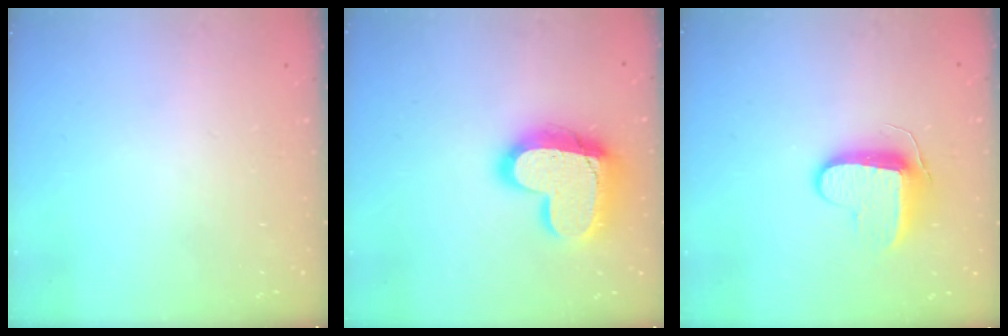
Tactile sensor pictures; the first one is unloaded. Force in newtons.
{"total": 19.3, "press": 19.2, "slide": 1.6}
{"total": 9.6, "press": 9.6, "slide": 0.9}